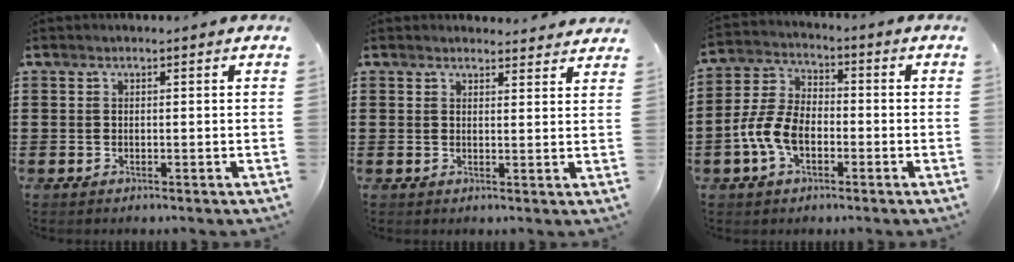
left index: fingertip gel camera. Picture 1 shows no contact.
{"total": 2.4, "force": [2.4, 0.3, 0.2], "torque": [-0.002, -0.009, 0.044]}
{"total": 7.3, "force": [-2.7, 4.4, 5.1], "torque": [-0.138, 0.001, -0.062]}